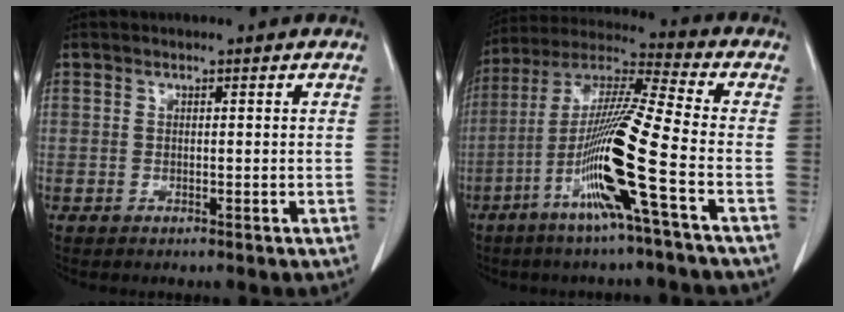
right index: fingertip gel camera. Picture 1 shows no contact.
{"total": 15.1, "force": [-5.6, -1.5, 13.9], "torque": [-0.277, -0.011, -0.114]}